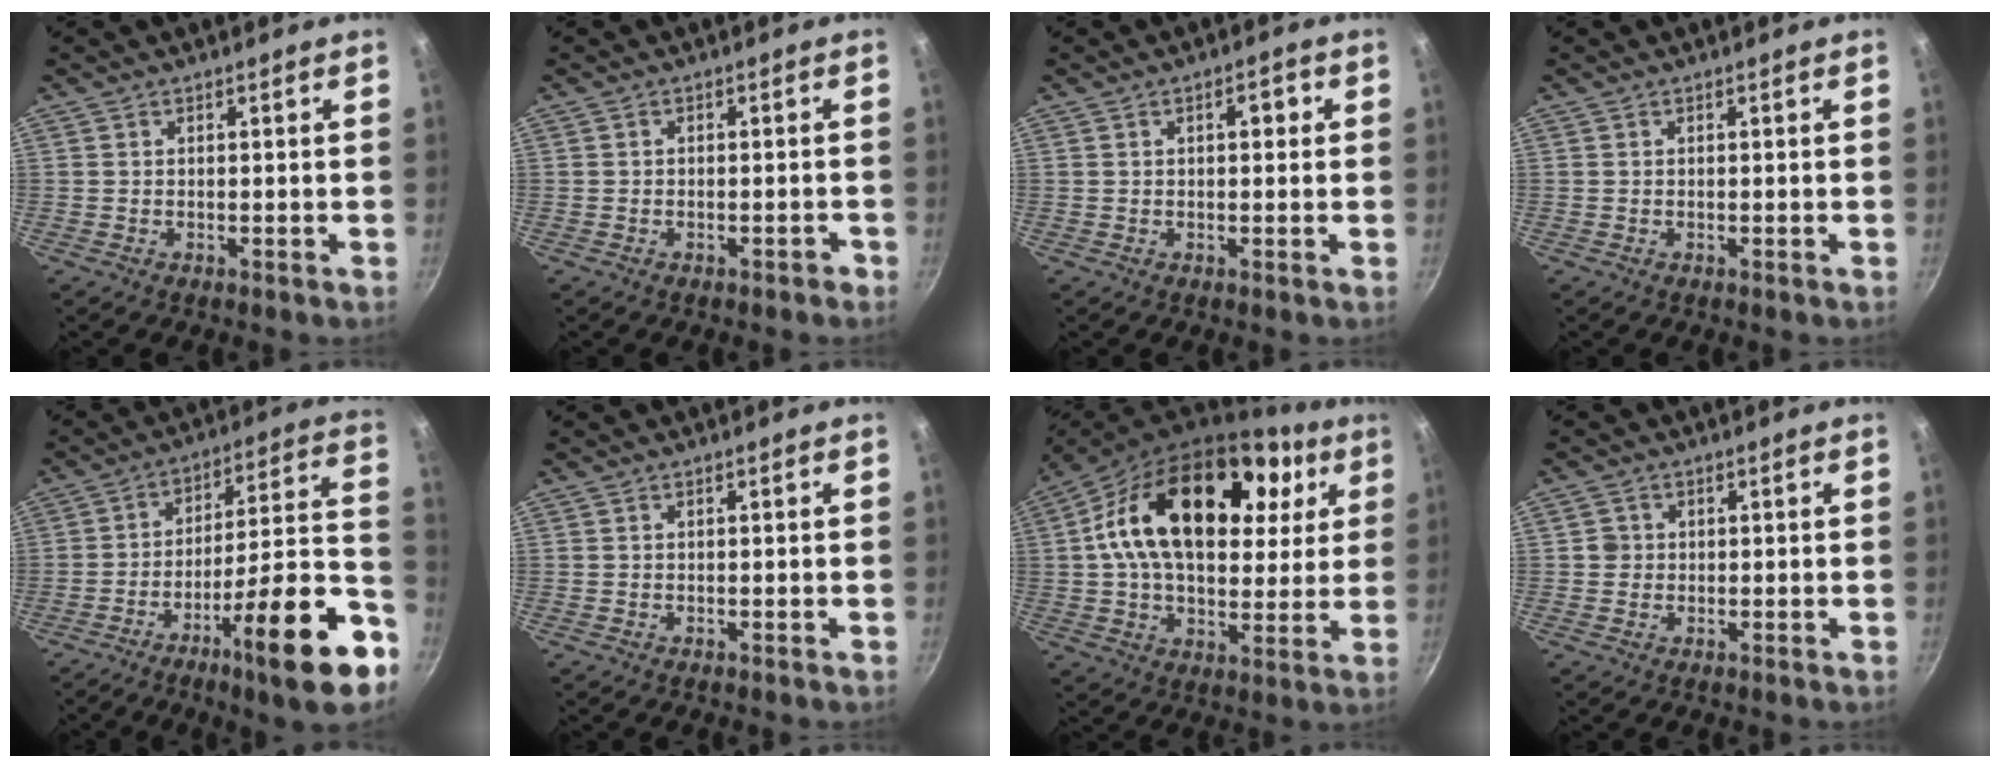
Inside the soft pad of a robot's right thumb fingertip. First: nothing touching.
{"total": 1.2, "force": [-0.9, 0.6, 0.5], "torque": [0.002, 0.017, -0.002]}
{"total": 2.9, "force": [0.7, 1.4, 2.4], "torque": [-0.025, 0.007, 0.008]}
{"total": 0.0}
{"total": 20.7, "force": [-9.8, 3.8, 17.9], "torque": [-0.225, 0.050, -0.153]}
{"total": 0.0}
{"total": 26.7, "force": [8.4, 16.3, 19.4], "torque": [-0.297, 0.007, 0.123]}
{"total": 2.1, "force": [0.2, 2.0, 0.5], "torque": [0.001, 0.006, 0.001]}